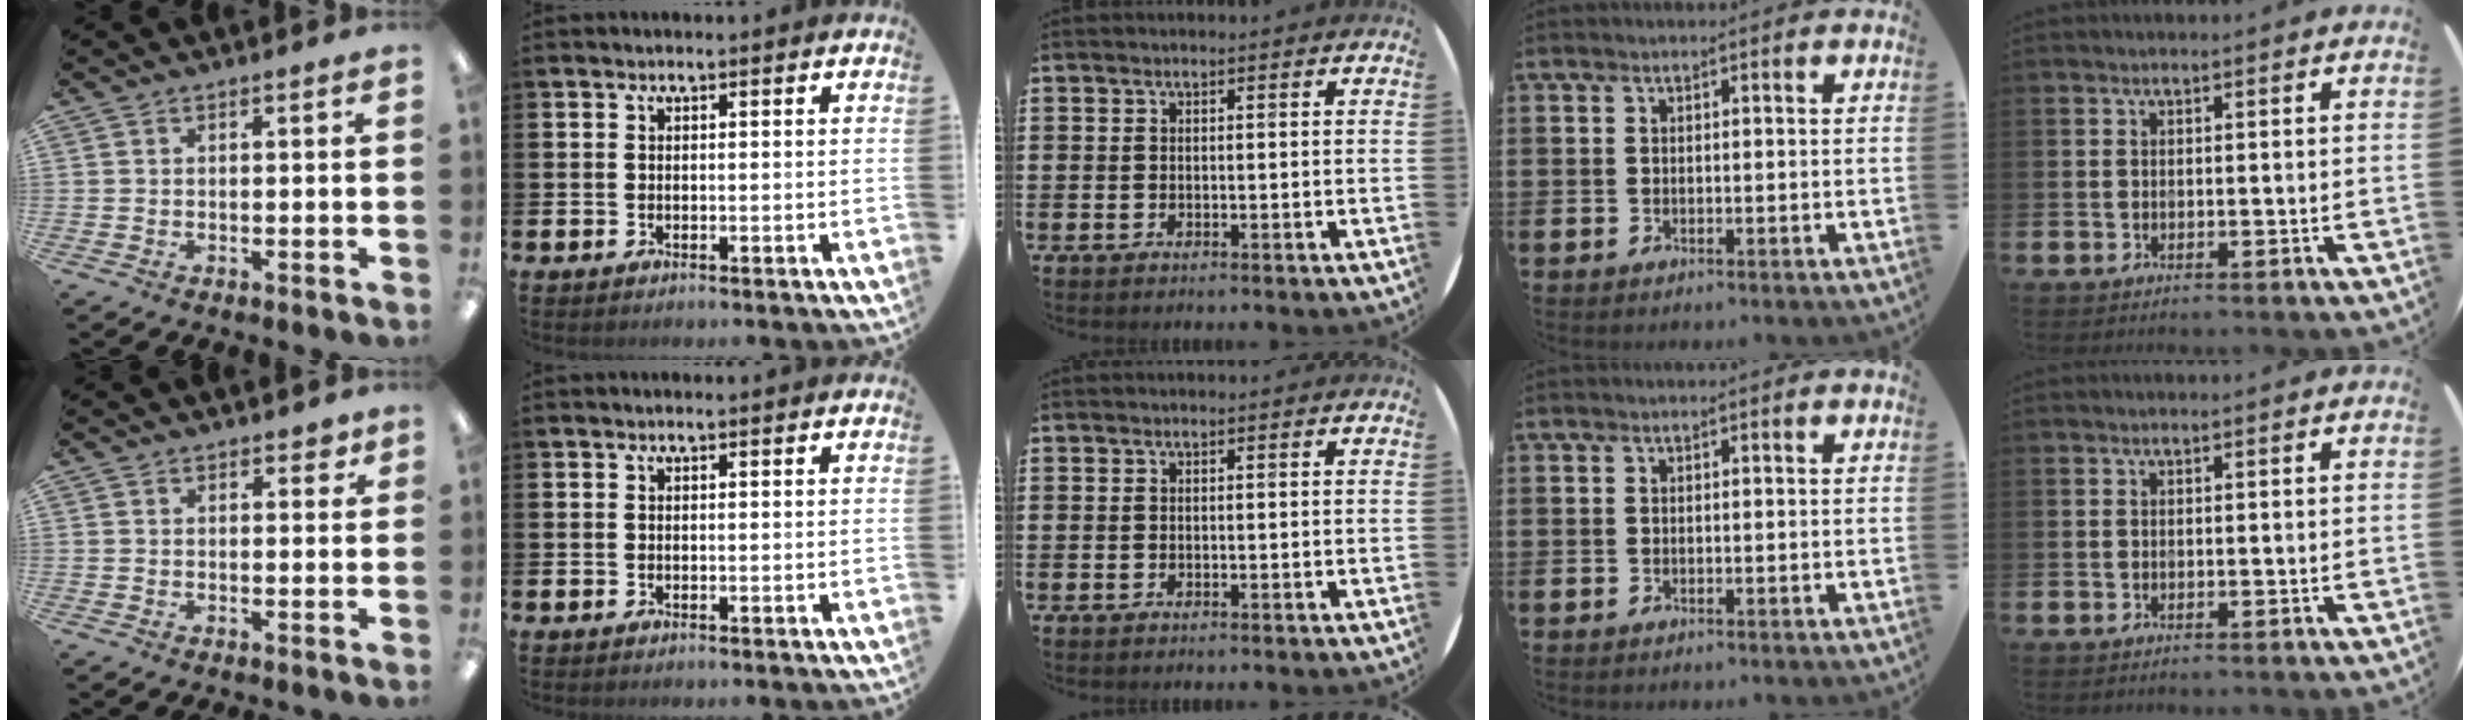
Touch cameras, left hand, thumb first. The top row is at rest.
{"thumb": {"total": 2.2, "force": [1.6, 1.2, 0.9], "torque": [-0.003, -0.003, 0.025]}}